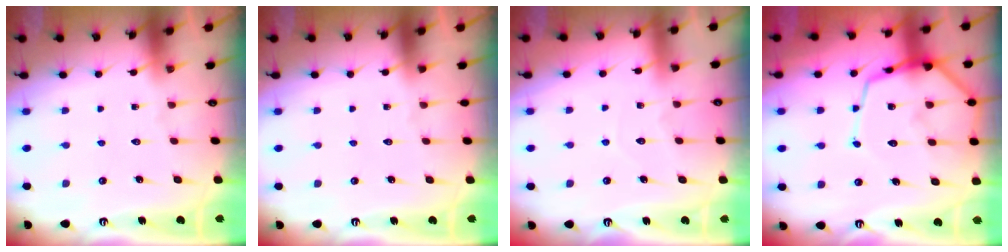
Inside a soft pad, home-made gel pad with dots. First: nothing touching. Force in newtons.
{"total": 0.0}
{"total": 3.8, "press": 3.7, "slide": 0.3}
{"total": 15.5, "press": 15.5, "slide": 1.3}